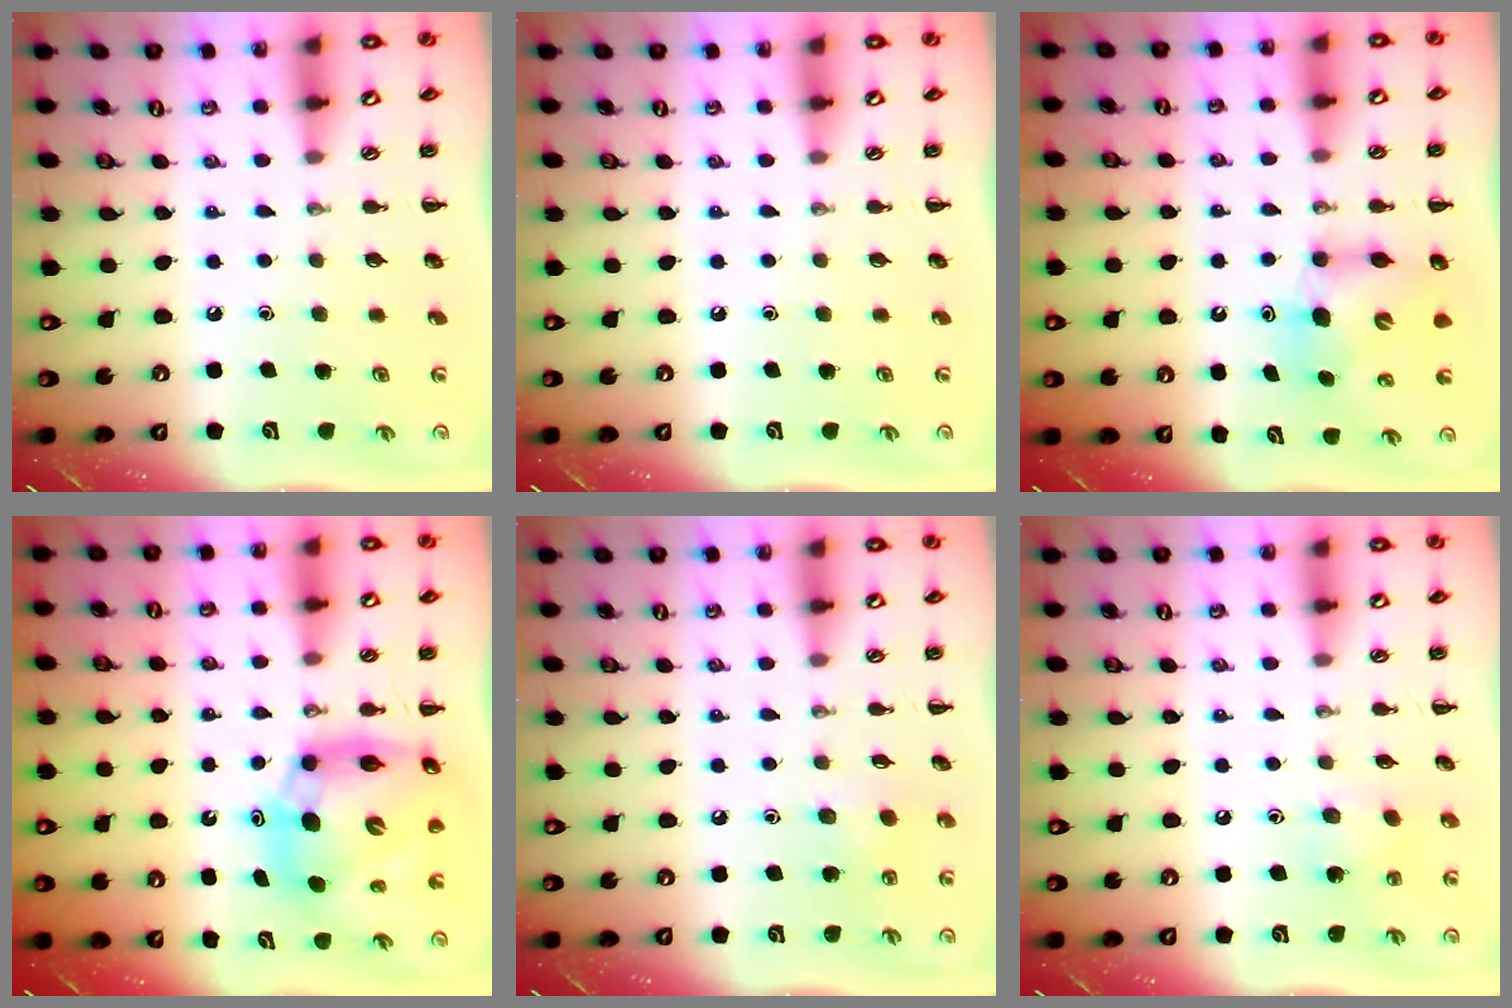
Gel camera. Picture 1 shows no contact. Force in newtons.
{"total": 0.0}
{"total": 6.5, "press": 6.4, "slide": 1.1}
{"total": 14.2, "press": 13.6, "slide": 4.2}
{"total": 3.5, "press": 3.3, "slide": 1.1}
{"total": 4.5, "press": 4.5, "slide": 0.5}